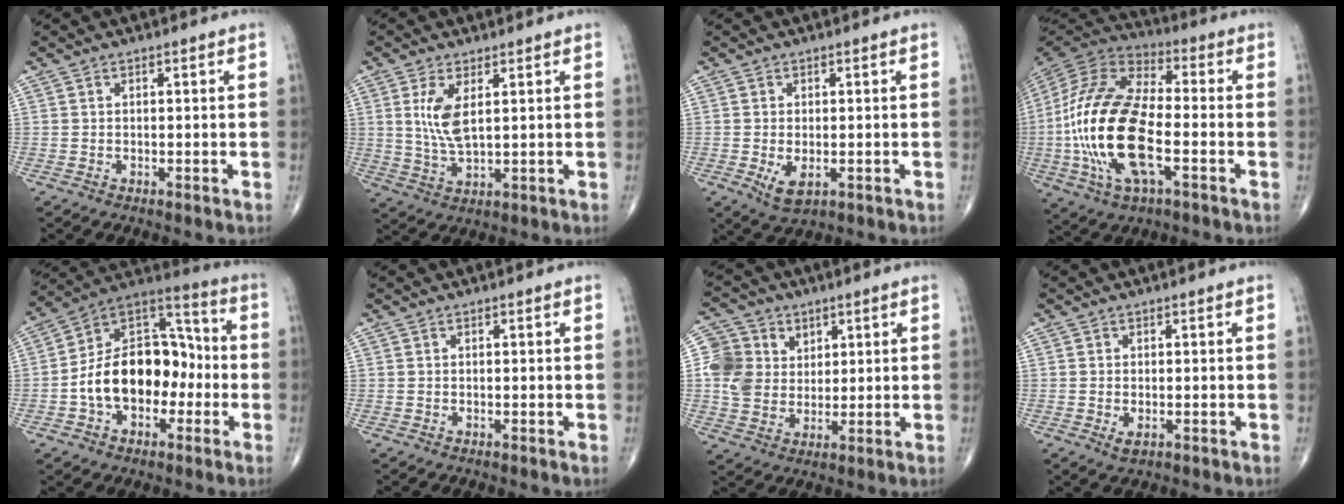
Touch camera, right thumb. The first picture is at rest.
{"total": 6.7, "force": [1.9, 2.7, 5.8], "torque": [-0.124, -0.013, 0.049]}
{"total": 4.1, "force": [-1.0, 2.2, 3.3], "torque": [-0.057, -0.010, -0.008]}
{"total": 23.9, "force": [-4.6, 10.6, 20.9], "torque": [-0.451, 0.013, -0.083]}
{"total": 18.6, "force": [-3.2, 12.3, 13.6], "torque": [-0.191, 0.051, -0.057]}
{"total": 0.0}
{"total": 10.2, "force": [2.9, 8.9, 4.0], "torque": [-0.052, -0.005, 0.056]}
{"total": 1.7, "force": [-0.4, 0.9, 1.4], "torque": [-0.025, -0.003, -0.005]}